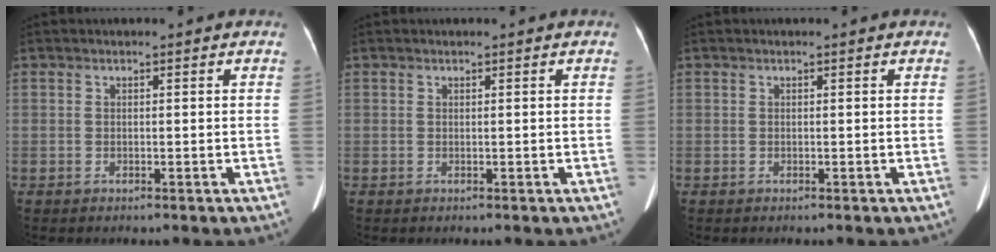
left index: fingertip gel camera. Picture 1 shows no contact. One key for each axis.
{"total": 0.0}
{"total": 0.0}